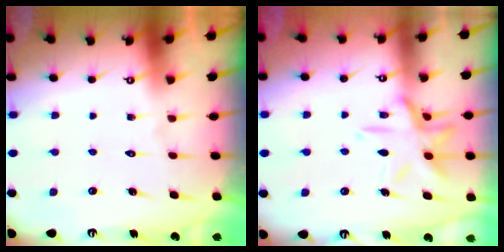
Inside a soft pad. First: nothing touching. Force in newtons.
{"total": 13.1, "press": 13.1, "slide": 0.9}